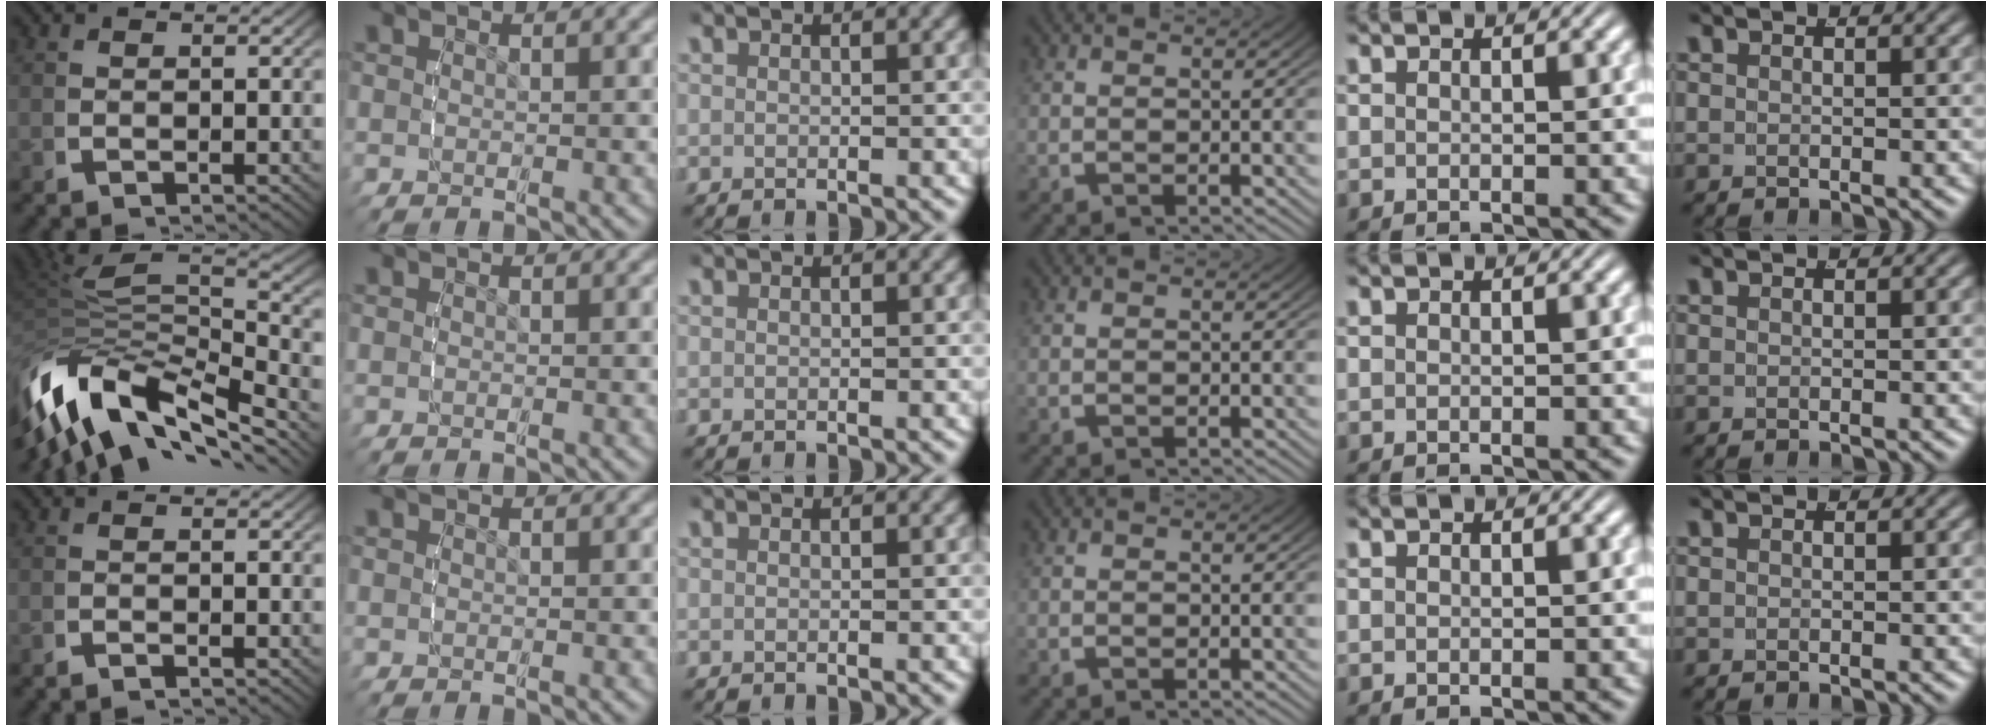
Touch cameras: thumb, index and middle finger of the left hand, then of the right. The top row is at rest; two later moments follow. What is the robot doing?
{"motion": "lift_and_place", "object": "lipstick"}